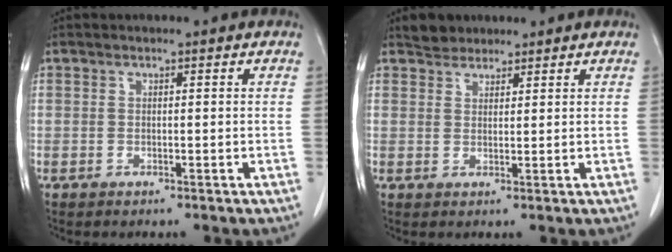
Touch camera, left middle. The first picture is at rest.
{"total": 2.6, "force": [2.3, 1.3, 0.2], "torque": [-0.008, 0.009, 0.038]}